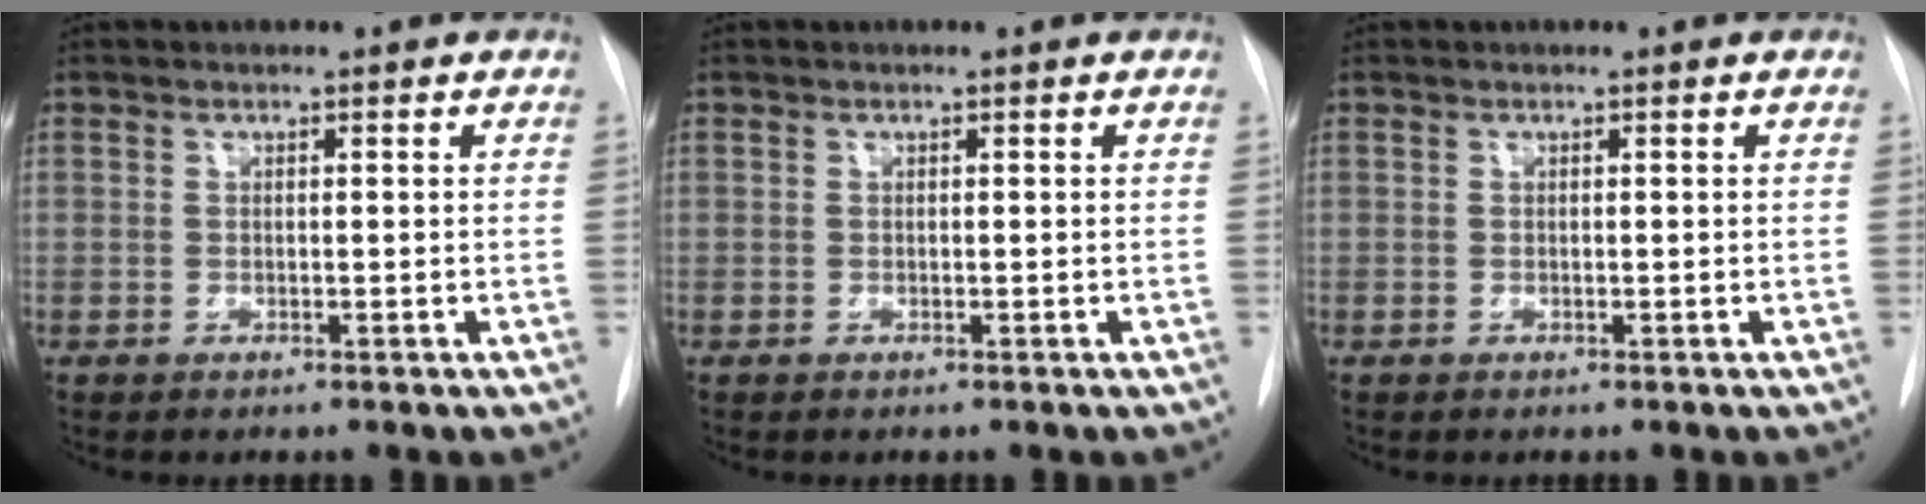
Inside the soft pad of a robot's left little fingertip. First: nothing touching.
{"total": 0.0}
{"total": 0.0}